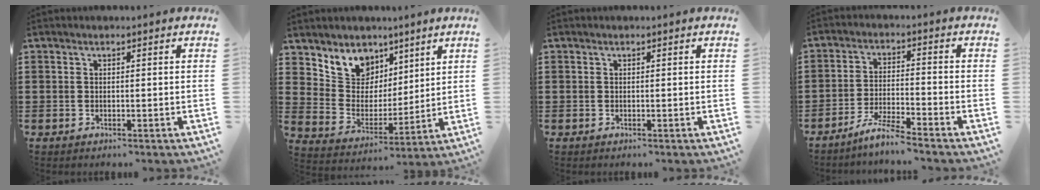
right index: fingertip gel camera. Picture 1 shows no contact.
{"total": 7.7, "force": [5.3, 5.6, 0.5], "torque": [-0.055, -0.038, 0.100]}
{"total": 0.0}
{"total": 5.0, "force": [-4.5, -0.4, 2.1], "torque": [-0.050, -0.007, -0.088]}